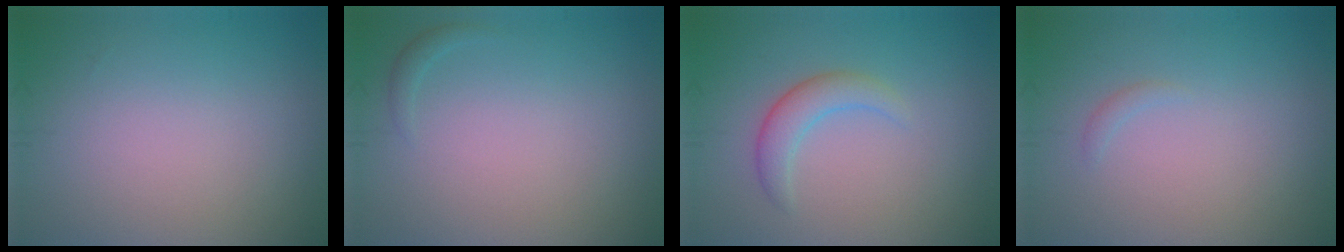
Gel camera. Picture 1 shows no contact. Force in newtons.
{"total": 0.6, "press": 0.6, "slide": 0.1}
{"total": 2.5, "press": 2.5, "slide": 0.1}
{"total": 0.5, "press": 0.5, "slide": 0.1}